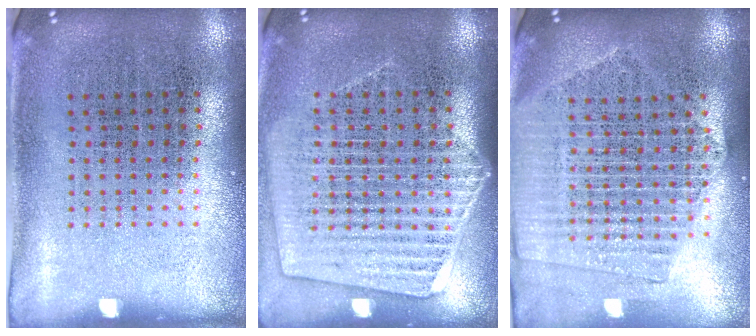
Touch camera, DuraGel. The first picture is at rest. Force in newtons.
{"total": 1.7, "press": 1.6, "slide": 0.7}
{"total": 2.1, "press": 1.9, "slide": 0.9}